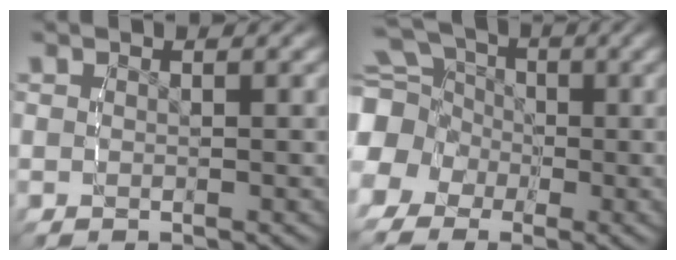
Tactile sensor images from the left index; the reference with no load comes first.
{"total": 11.8, "force": [0.0, 10.5, 5.3], "torque": [-0.121, -0.017, -0.015]}